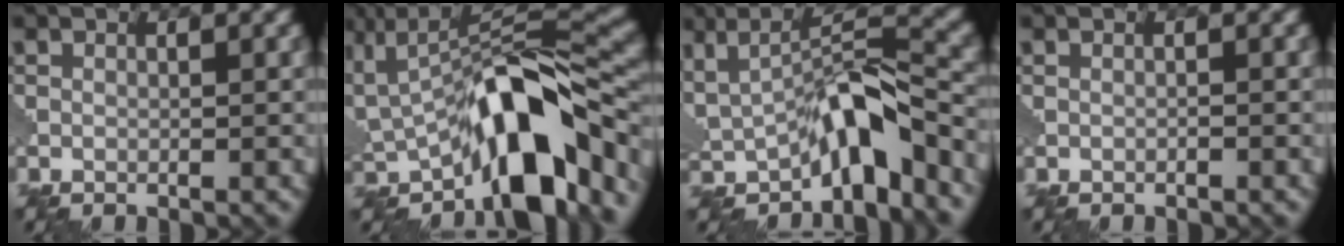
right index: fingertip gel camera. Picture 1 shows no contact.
{"total": 11.0, "force": [-4.2, 4.7, 9.0], "torque": [-0.110, 0.018, -0.083]}
{"total": 6.9, "force": [-2.3, 2.2, 6.1], "torque": [-0.088, 0.005, -0.042]}
{"total": 0.0}